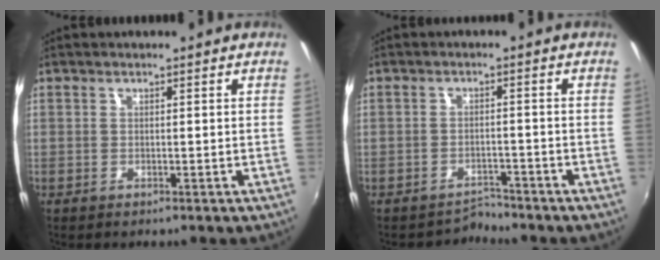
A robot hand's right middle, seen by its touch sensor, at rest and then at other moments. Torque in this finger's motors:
{"motor_torque": [-0.79, -0.02, -0.16, -0.11]}